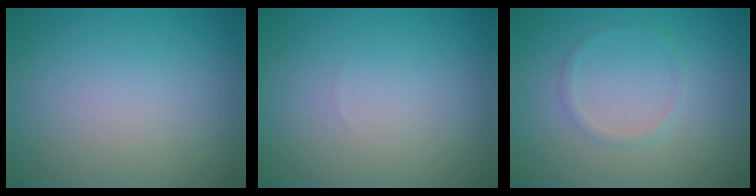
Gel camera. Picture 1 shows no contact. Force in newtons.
{"total": 0.0}
{"total": 0.9, "press": 0.9, "slide": 0.1}